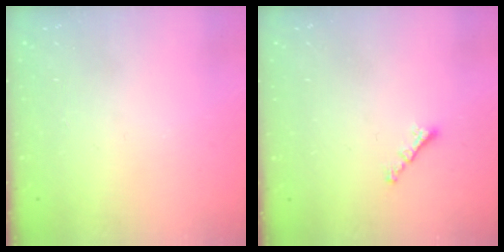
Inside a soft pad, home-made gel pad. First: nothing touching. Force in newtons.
{"total": 0.6, "press": 0.5, "slide": 0.4}